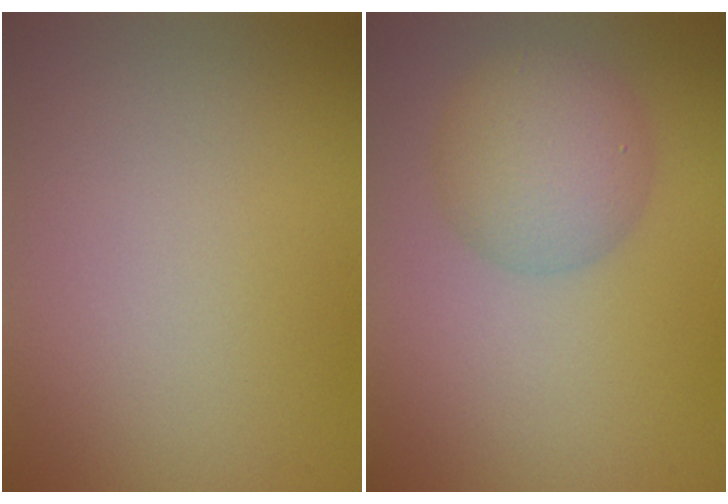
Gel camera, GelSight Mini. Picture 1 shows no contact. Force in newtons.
{"total": 4.6, "press": 4.6, "slide": 0.1}